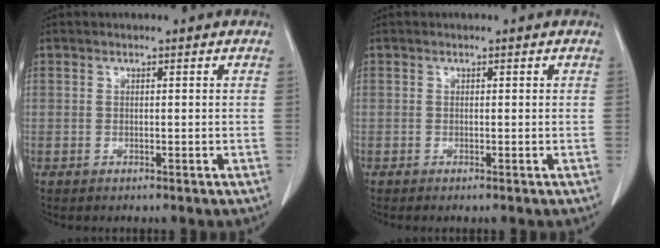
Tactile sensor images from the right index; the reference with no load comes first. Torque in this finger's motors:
{"motor_torque": [0.02, -0.07, -0.01, 0.01]}